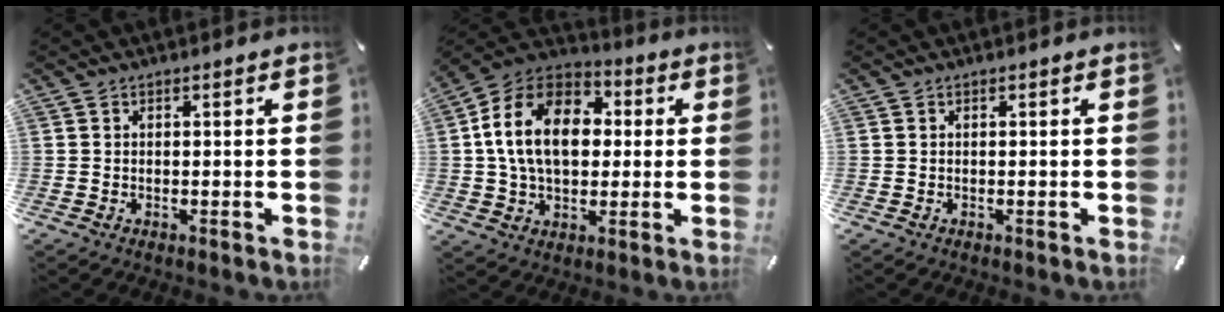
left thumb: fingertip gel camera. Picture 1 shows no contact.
{"total": 17.2, "force": [1.8, 12.5, 11.7], "torque": [-0.253, 0.011, 0.026]}
{"total": 0.0}